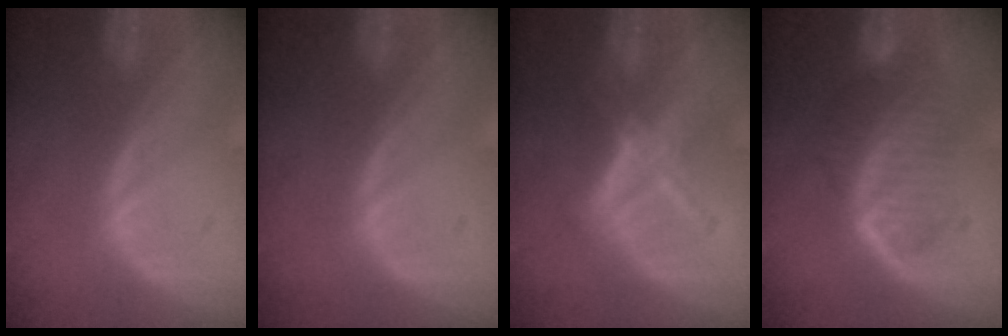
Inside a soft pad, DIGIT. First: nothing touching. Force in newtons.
{"total": 0.0}
{"total": 5.4, "press": 5.2, "slide": 1.3}
{"total": 6.5, "press": 6.3, "slide": 1.8}